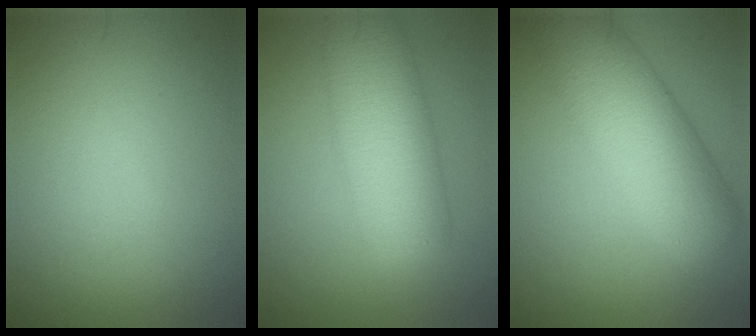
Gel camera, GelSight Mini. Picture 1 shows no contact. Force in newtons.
{"total": 8.4, "press": 8.4, "slide": 0.3}
{"total": 9.0, "press": 9.0, "slide": 0.4}